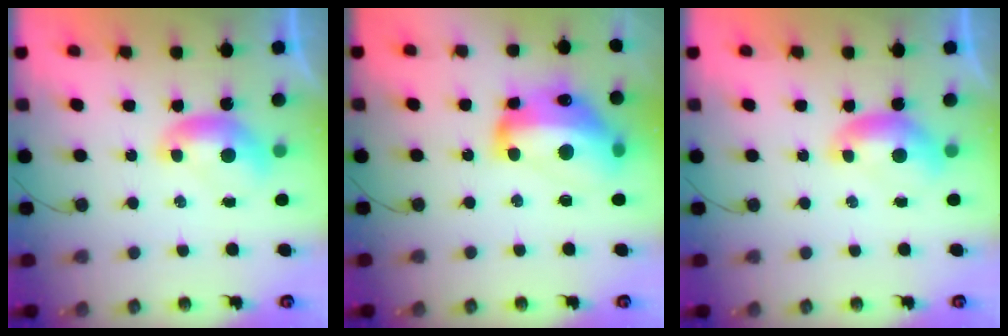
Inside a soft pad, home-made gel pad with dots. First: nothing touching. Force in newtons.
{"total": 14.6, "press": 14.4, "slide": 2.5}
{"total": 0.0}